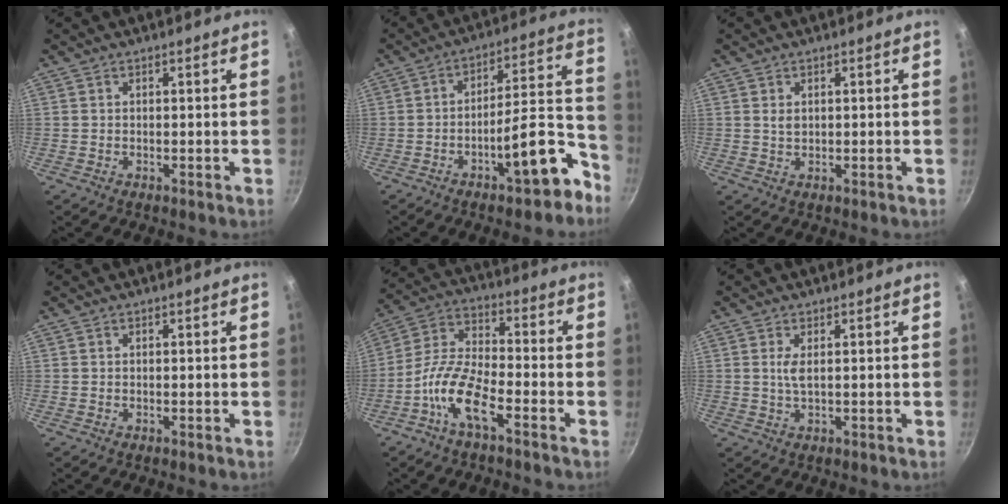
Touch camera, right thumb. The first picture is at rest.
{"total": 13.9, "force": [-7.5, 4.4, 10.9], "torque": [-0.112, 0.072, -0.107]}
{"total": 1.4, "force": [0.4, 0.8, 1.0], "torque": [-0.016, -0.001, 0.010]}
{"total": 0.0}
{"total": 11.2, "force": [-5.8, 3.7, 8.8], "torque": [-0.177, 0.037, -0.123]}
{"total": 2.2, "force": [0.5, 0.6, 2.0], "torque": [-0.045, -0.005, 0.012]}